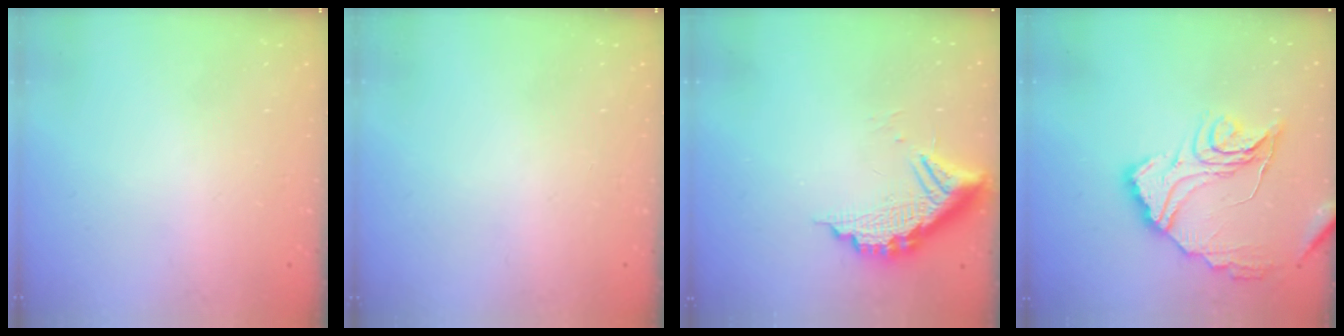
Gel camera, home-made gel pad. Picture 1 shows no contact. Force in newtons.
{"total": 0.0}
{"total": 11.5, "press": 11.4, "slide": 1.1}
{"total": 16.8, "press": 16.8, "slide": 1.4}